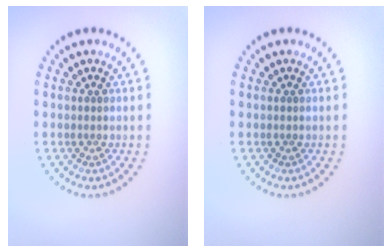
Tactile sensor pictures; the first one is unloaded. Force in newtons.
{"total": 0.0}